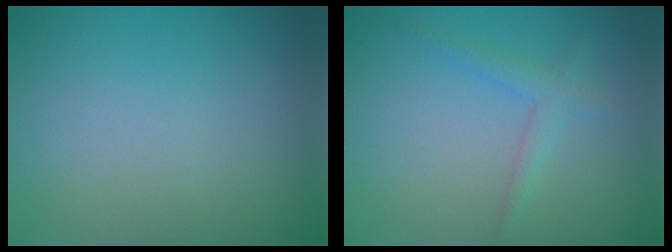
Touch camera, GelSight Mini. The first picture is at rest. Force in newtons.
{"total": 1.6, "press": 1.6, "slide": 0.2}